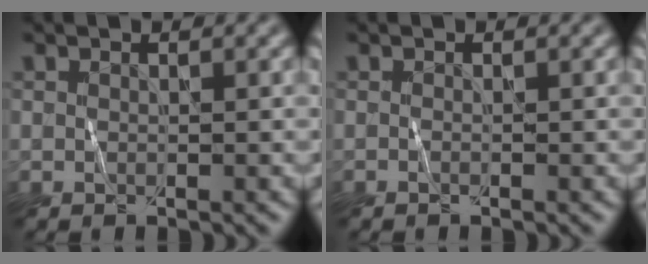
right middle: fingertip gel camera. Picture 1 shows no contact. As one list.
[{"total": 0.0}]